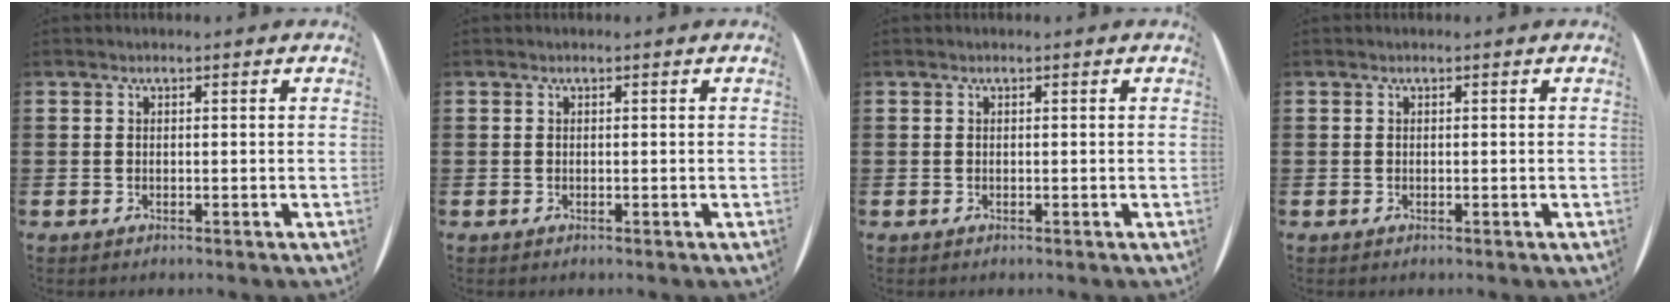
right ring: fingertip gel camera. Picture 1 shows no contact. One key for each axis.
{"total": 0.0}
{"total": 0.0}
{"total": 0.0}